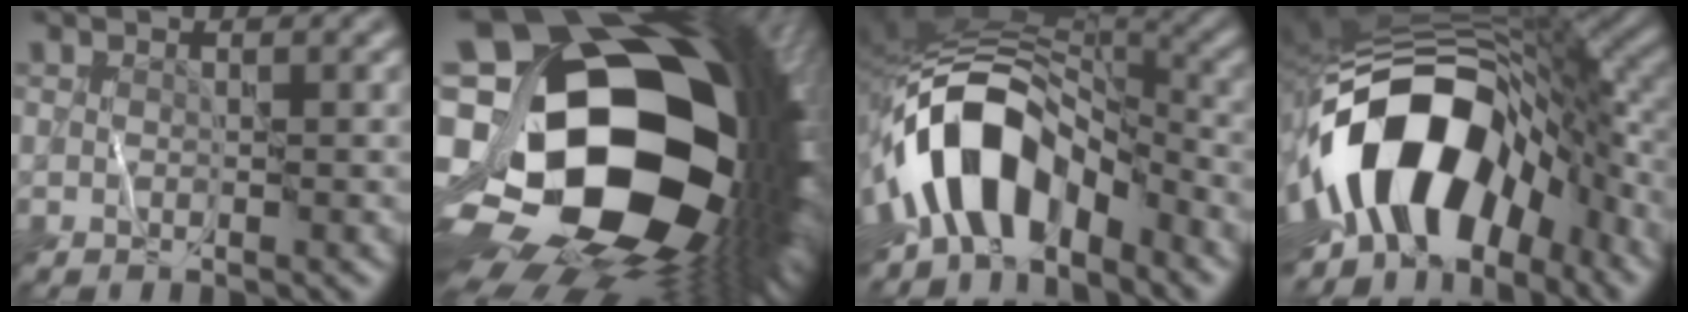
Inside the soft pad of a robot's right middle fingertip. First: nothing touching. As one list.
[{"total": 22.9, "force": [-2.2, 16.3, 15.9], "torque": [-0.294, -0.026, -0.044]}, {"total": 11.3, "force": [-5.5, 6.4, 7.4], "torque": [-0.116, 0.010, -0.101]}, {"total": 16.3, "force": [-4.6, 10.1, 11.9], "torque": [-0.199, -0.005, -0.084]}]